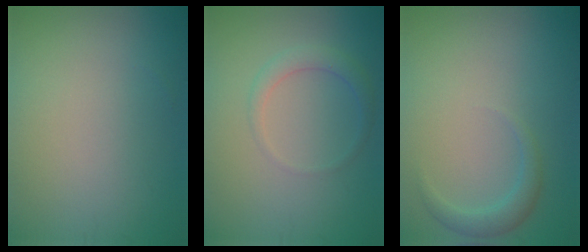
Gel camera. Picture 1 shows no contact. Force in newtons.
{"total": 1.8, "press": 1.8, "slide": 0.1}
{"total": 1.7, "press": 1.7, "slide": 0.1}